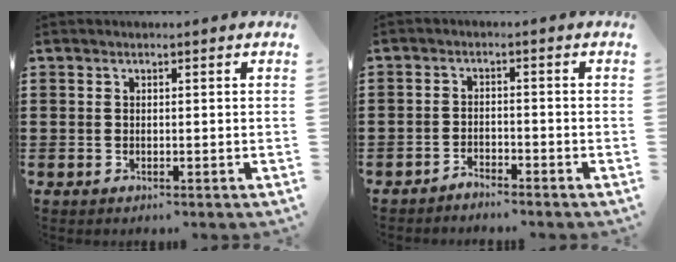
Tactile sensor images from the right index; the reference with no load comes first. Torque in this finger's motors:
{"motor_torque": [-0.05, 0.13, -0.04, -0.05]}